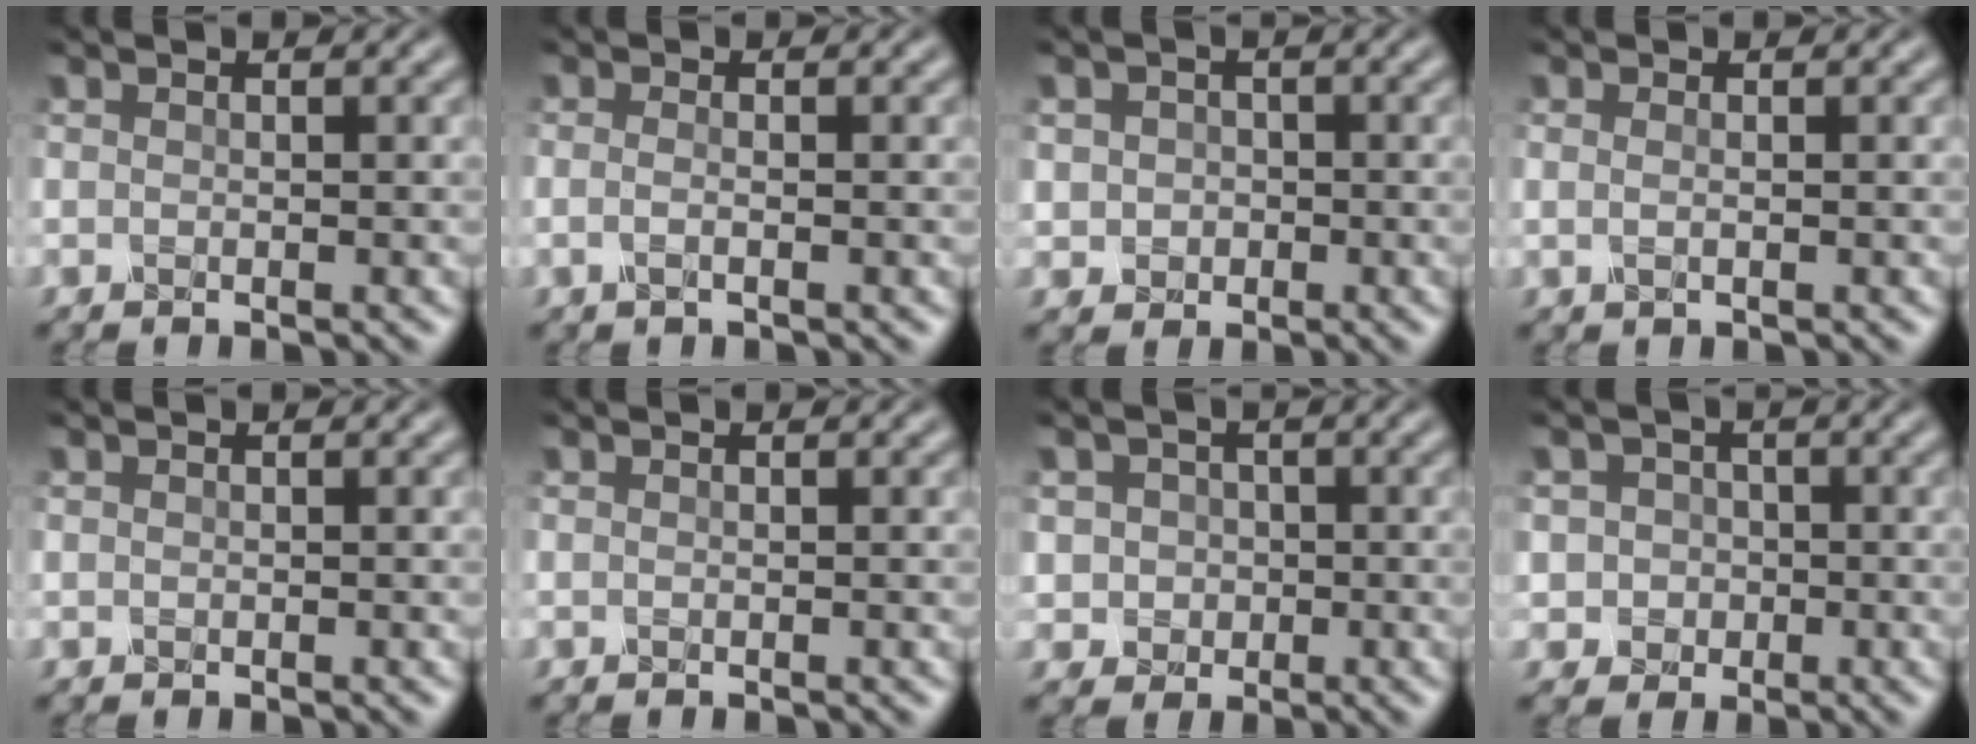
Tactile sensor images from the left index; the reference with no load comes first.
{"total": 1.3, "force": [-0.3, 0.5, 1.1], "torque": [-0.022, -0.004, -0.012]}
{"total": 2.1, "force": [-0.1, 2.0, 0.7], "torque": [-0.002, -0.004, -0.003]}
{"total": 0.7, "force": [0.1, 0.3, 0.7], "torque": [-0.015, -0.001, 0.001]}
{"total": 0.0}
{"total": 0.0}
{"total": 2.8, "force": [0.1, 2.7, 0.7], "torque": [0.006, 0.004, -0.003]}
{"total": 2.9, "force": [-0.2, 2.8, 0.6], "torque": [0.009, 0.009, -0.015]}